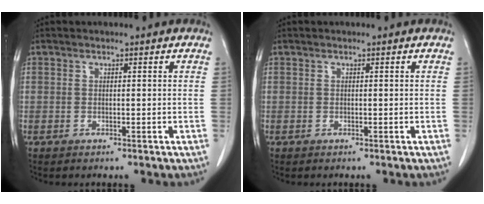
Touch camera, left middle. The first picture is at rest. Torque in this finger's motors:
{"motor_torque": [0.07, -0.03, 0.03, -0.01]}